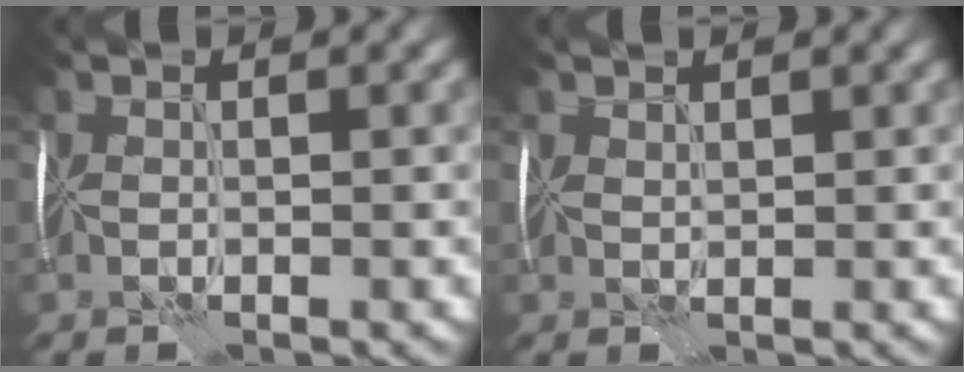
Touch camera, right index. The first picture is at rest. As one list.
[{"total": 0.9, "force": [0.9, 0.2, 0.0], "torque": [-0.003, 0.004, 0.015]}]